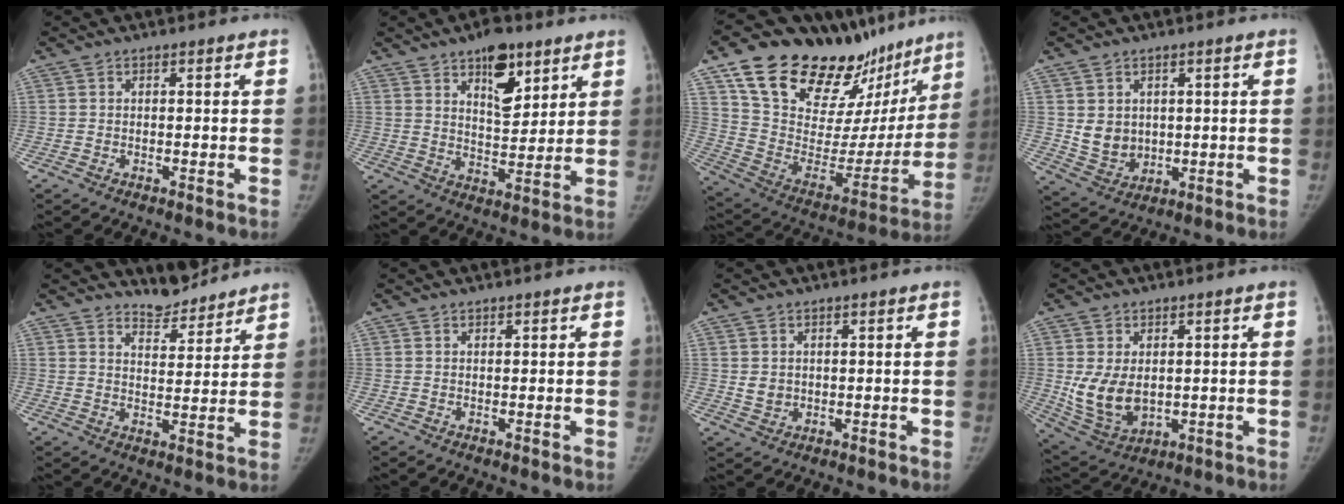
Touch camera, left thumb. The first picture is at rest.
{"total": 11.0, "force": [6.5, 5.2, 7.2], "torque": [-0.081, -0.040, 0.106]}
{"total": 33.6, "force": [23.9, 15.8, 17.6], "torque": [-0.245, -0.074, 0.366]}
{"total": 6.2, "force": [1.4, 5.3, 3.1], "torque": [-0.033, -0.019, 0.046]}
{"total": 6.3, "force": [6.1, 1.5, 0.5], "torque": [0.007, -0.053, 0.102]}
{"total": 0.6, "force": [0.6, 0.2, 0.2], "torque": [-0.004, -0.004, 0.010]}
{"total": 2.6, "force": [0.8, 2.2, 1.1], "torque": [-0.012, -0.010, 0.024]}
{"total": 9.7, "force": [0.6, 6.7, 7.0], "torque": [-0.117, -0.019, 0.033]}